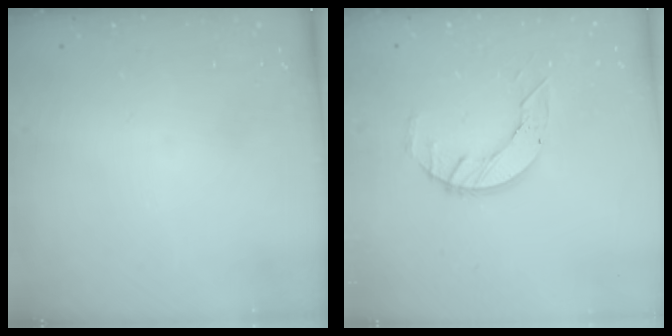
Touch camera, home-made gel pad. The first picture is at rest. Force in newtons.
{"total": 7.3, "press": 7.2, "slide": 0.7}